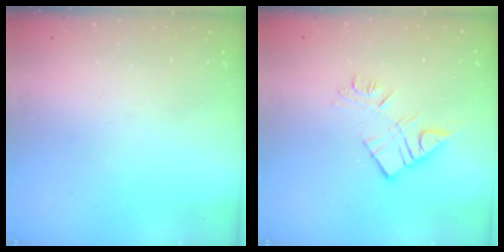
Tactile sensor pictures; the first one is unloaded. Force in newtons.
{"total": 11.4, "press": 11.4, "slide": 0.9}